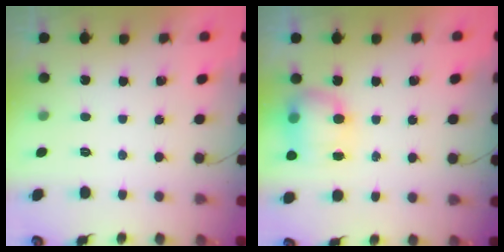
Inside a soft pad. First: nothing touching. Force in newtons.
{"total": 7.9, "press": 7.9, "slide": 1.1}